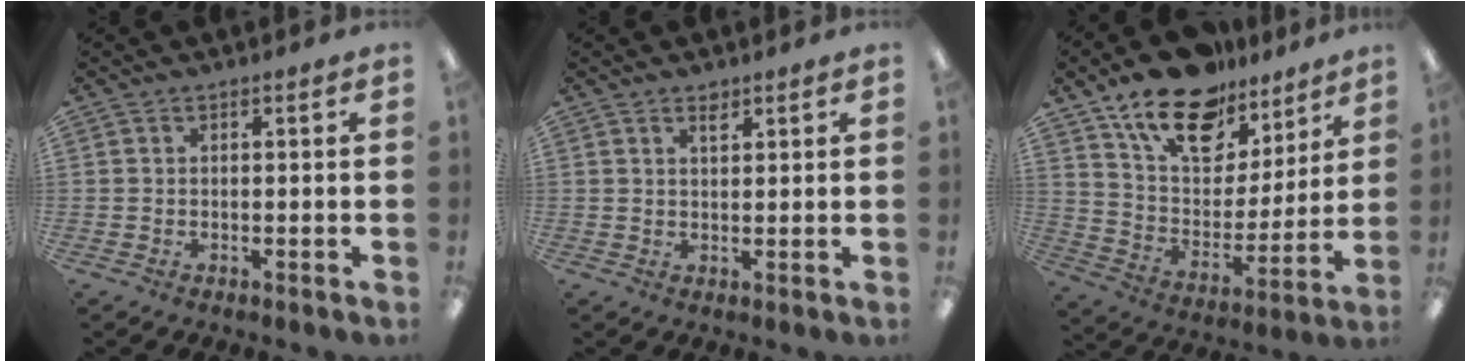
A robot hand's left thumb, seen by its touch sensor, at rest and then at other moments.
{"total": 1.8, "force": [1.5, 0.6, 0.8], "torque": [-0.010, -0.004, 0.026]}
{"total": 18.8, "force": [13.4, 10.0, 8.7], "torque": [-0.153, -0.082, 0.237]}